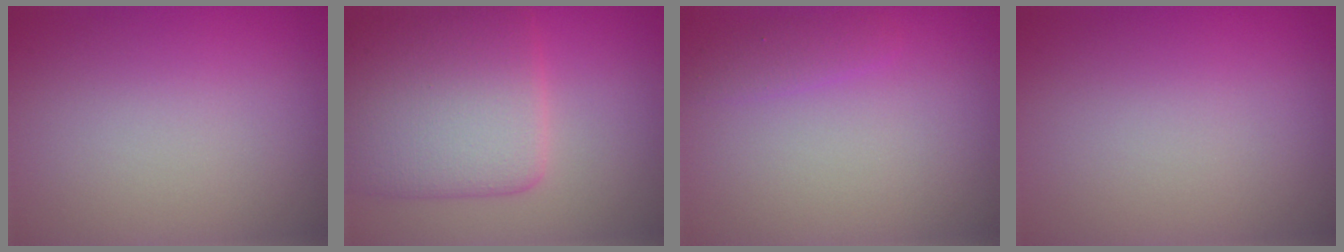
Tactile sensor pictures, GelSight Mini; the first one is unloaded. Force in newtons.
{"total": 8.0, "press": 8.0, "slide": 0.4}
{"total": 1.2, "press": 1.2, "slide": 0.1}
{"total": 0.0}